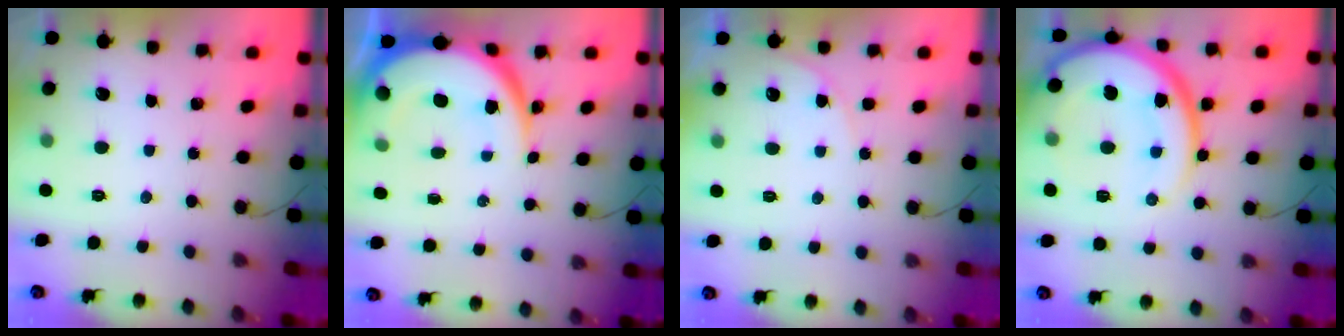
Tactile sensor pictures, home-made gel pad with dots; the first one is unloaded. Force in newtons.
{"total": 11.1, "press": 11.1, "slide": 0.8}
{"total": 4.1, "press": 4.1, "slide": 0.6}
{"total": 18.7, "press": 18.6, "slide": 1.4}